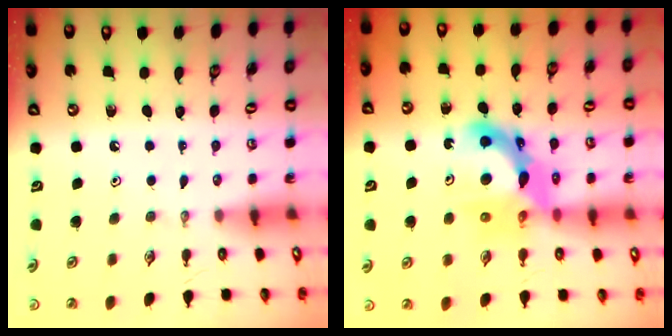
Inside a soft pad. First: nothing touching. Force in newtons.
{"total": 12.7, "press": 12.6, "slide": 1.3}